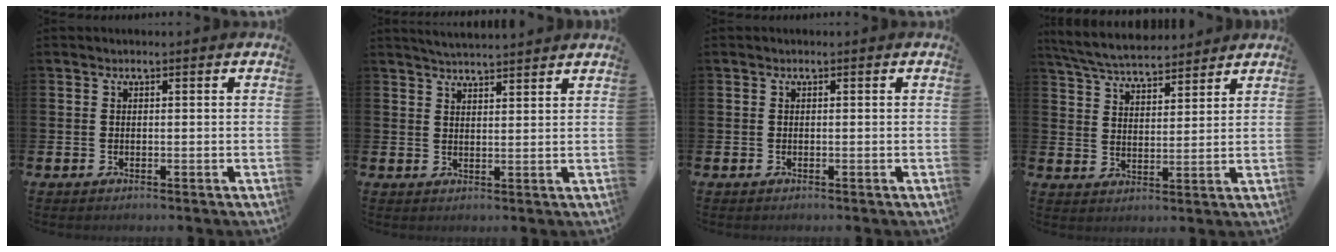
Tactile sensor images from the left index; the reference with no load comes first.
{"total": 3.8, "force": [3.8, -0.3, 0.1], "torque": [-0.007, -0.020, 0.068]}
{"total": 0.0}
{"total": 6.3, "force": [6.0, 1.1, 1.4], "torque": [-0.054, -0.026, 0.108]}